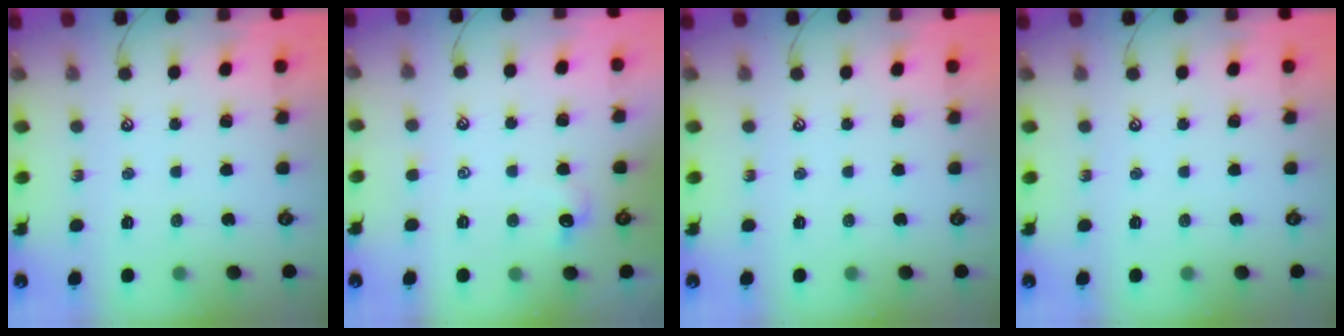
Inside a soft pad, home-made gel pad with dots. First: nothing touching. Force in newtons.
{"total": 1.0, "press": 0.9, "slide": 0.4}
{"total": 0.0}
{"total": 0.0}